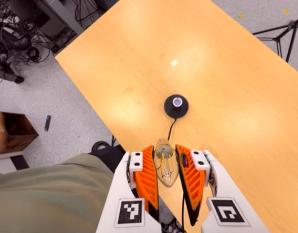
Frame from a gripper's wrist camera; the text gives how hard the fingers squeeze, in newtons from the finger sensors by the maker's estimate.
{"total": 21.8, "left": 24.5, "right": 19.1}